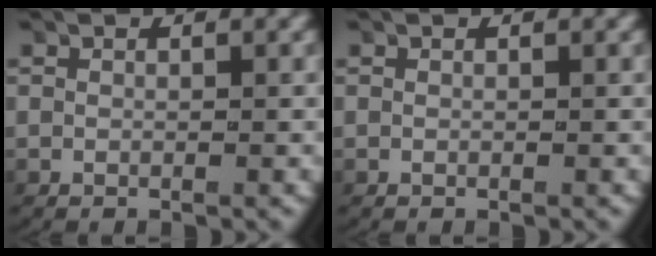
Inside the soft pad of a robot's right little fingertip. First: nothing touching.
{"total": 0.0}